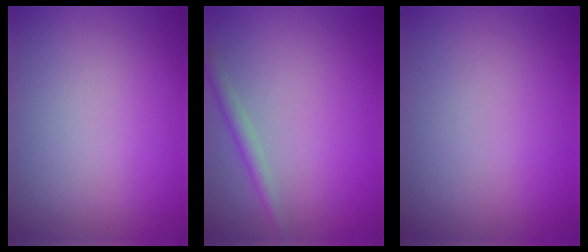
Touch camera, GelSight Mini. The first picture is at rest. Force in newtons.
{"total": 1.6, "press": 1.6, "slide": 0.0}
{"total": 0.0}